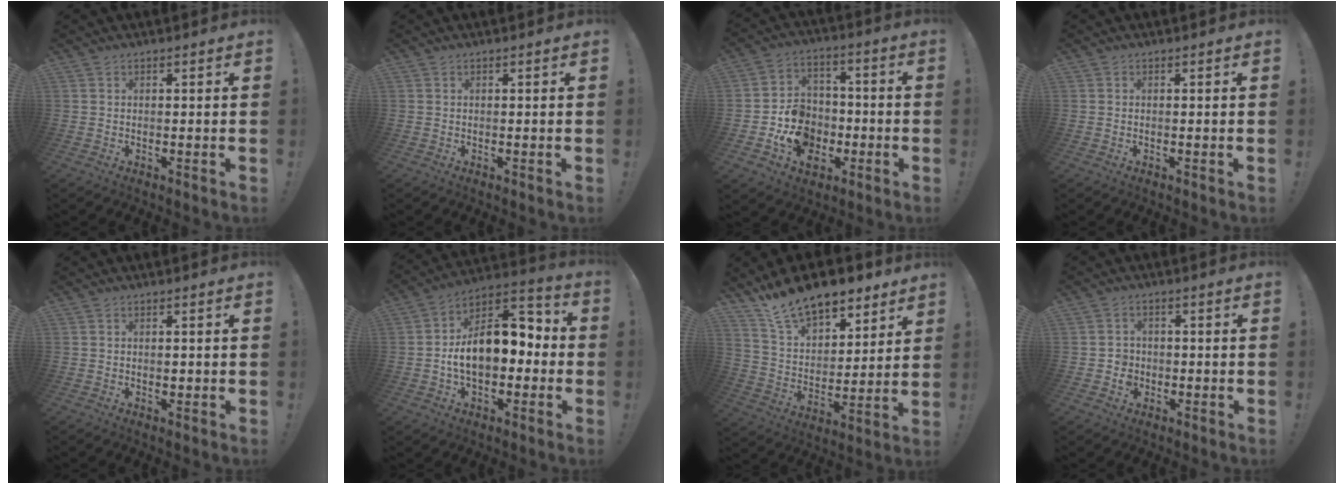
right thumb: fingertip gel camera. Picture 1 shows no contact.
{"total": 0.0}
{"total": 13.1, "force": [-5.0, 10.6, 5.8], "torque": [-0.099, 0.035, -0.082]}
{"total": 0.0}
{"total": 0.9, "force": [0.0, 0.8, 0.4], "torque": [-0.005, 0.004, -0.001]}
{"total": 16.5, "force": [0.2, 10.3, 13.0], "torque": [-0.192, 0.004, 0.009]}
{"total": 15.8, "force": [13.0, 6.8, 5.9], "torque": [-0.118, -0.091, 0.241]}
{"total": 4.1, "force": [-1.3, 3.7, 1.4], "torque": [-0.021, 0.002, -0.026]}